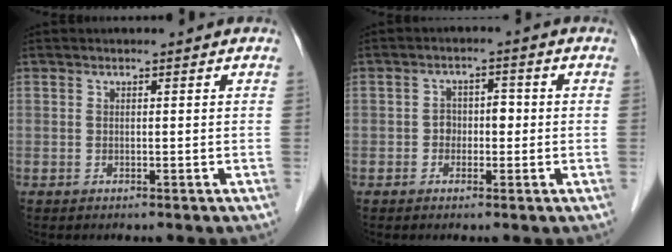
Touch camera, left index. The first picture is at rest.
{"total": 3.1, "force": [-0.9, 2.1, 2.1], "torque": [-0.028, 0.012, -0.014]}